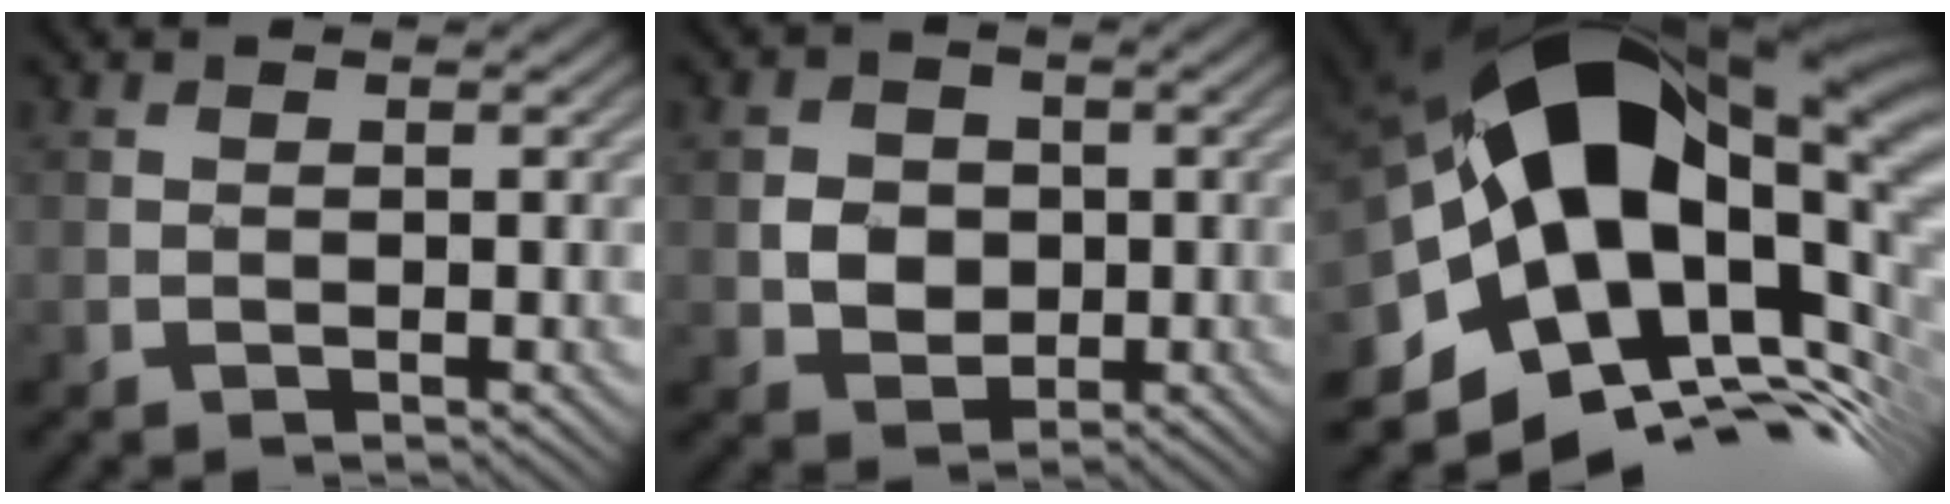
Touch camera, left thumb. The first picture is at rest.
{"total": 4.2, "force": [-0.1, 3.8, 1.9], "torque": [-0.044, -0.002, -0.009]}
{"total": 21.4, "force": [1.3, 12.7, 17.2], "torque": [-0.319, -0.027, 0.044]}